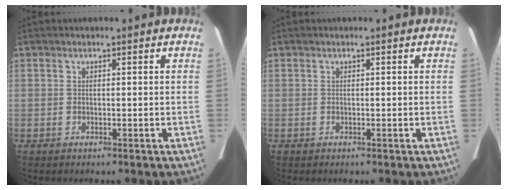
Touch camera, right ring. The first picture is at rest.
{"total": 0.0}